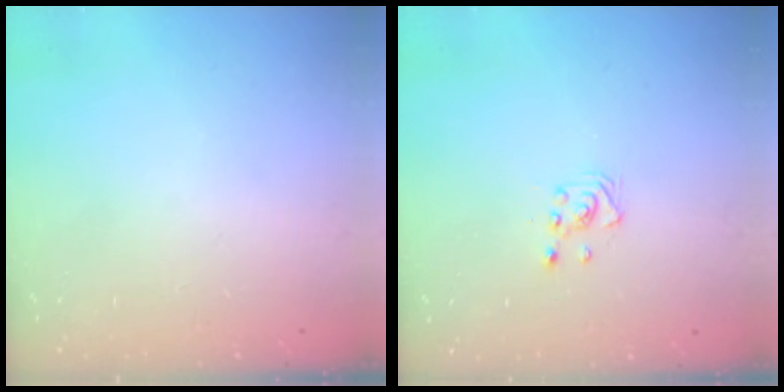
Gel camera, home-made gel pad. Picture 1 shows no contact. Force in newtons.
{"total": 2.8, "press": 2.8, "slide": 0.3}